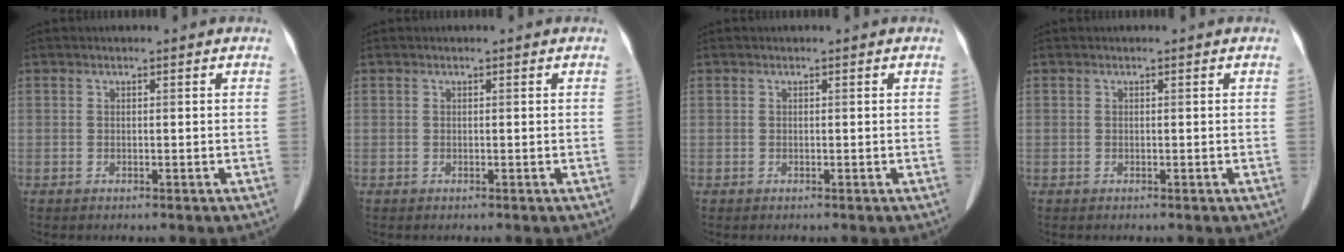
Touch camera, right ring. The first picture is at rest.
{"total": 0.0}
{"total": 0.0}
{"total": 0.0}